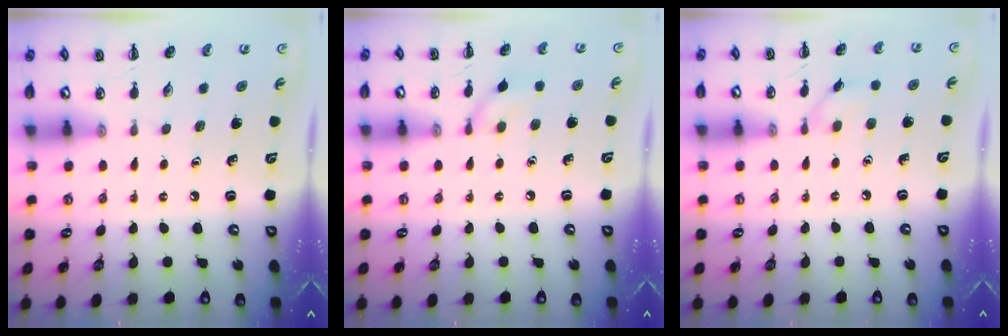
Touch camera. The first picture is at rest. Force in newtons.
{"total": 6.6, "press": 6.4, "slide": 1.8}
{"total": 3.2, "press": 2.9, "slide": 1.3}